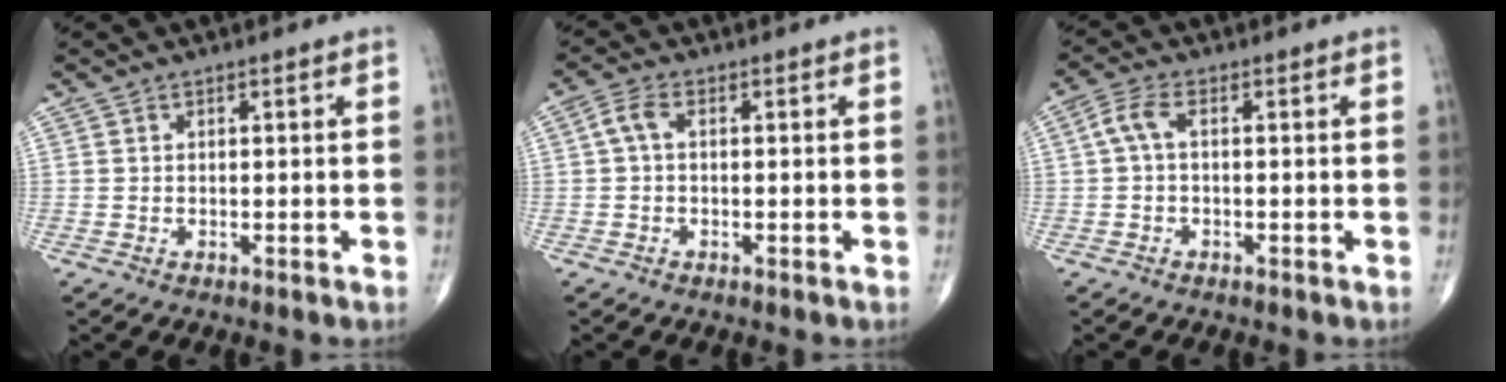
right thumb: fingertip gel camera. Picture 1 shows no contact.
{"total": 2.9, "force": [0.2, 1.4, 2.5], "torque": [-0.055, 0.010, -0.003]}
{"total": 3.5, "force": [0.0, 1.4, 3.2], "torque": [-0.077, 0.011, -0.005]}